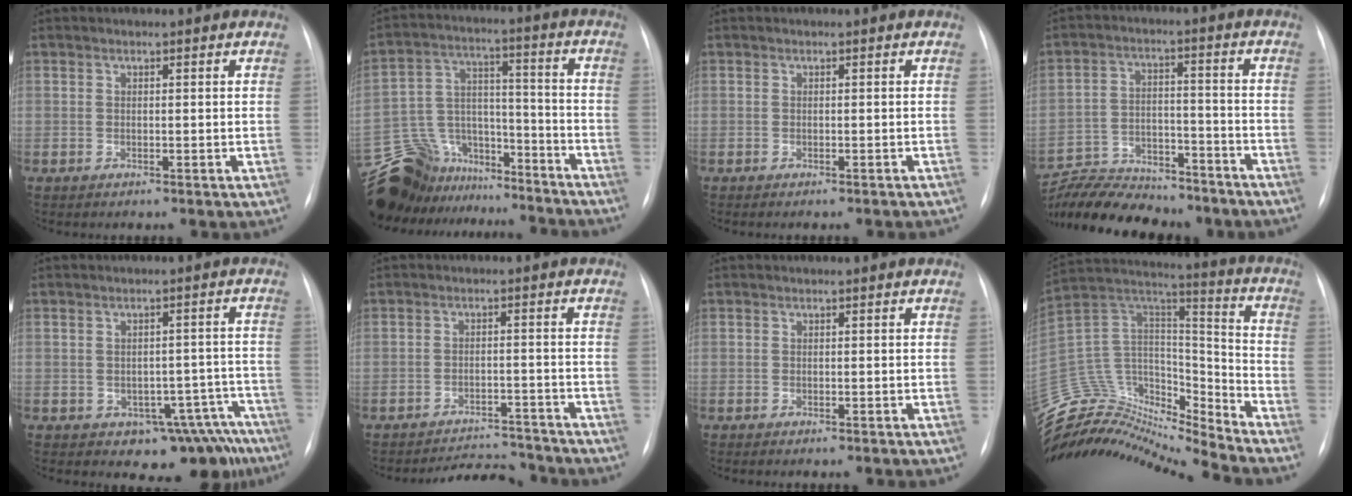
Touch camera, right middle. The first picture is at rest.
{"total": 21.9, "force": [-19.2, 9.2, 5.3], "torque": [-0.136, 0.051, -0.292]}
{"total": 3.8, "force": [-3.5, 0.3, 1.4], "torque": [-0.017, 0.000, -0.042]}
{"total": 15.5, "force": [-14.2, 4.1, 4.6], "torque": [-0.080, 0.024, -0.215]}
{"total": 9.7, "force": [-6.8, 5.8, 3.8], "torque": [-0.009, 0.034, -0.083]}
{"total": 6.0, "force": [-5.9, 0.6, -0.5], "torque": [0.006, 0.004, -0.090]}
{"total": 0.8, "force": [-0.7, 0.1, 0.5], "torque": [-0.006, -0.002, -0.007]}
{"total": 20.5, "force": [-19.7, 3.5, 4.2], "torque": [-0.084, 0.090, -0.333]}